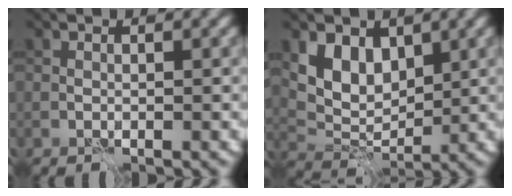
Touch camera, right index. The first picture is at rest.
{"total": 4.9, "force": [2.4, 3.2, 2.9], "torque": [-0.060, -0.012, 0.040]}